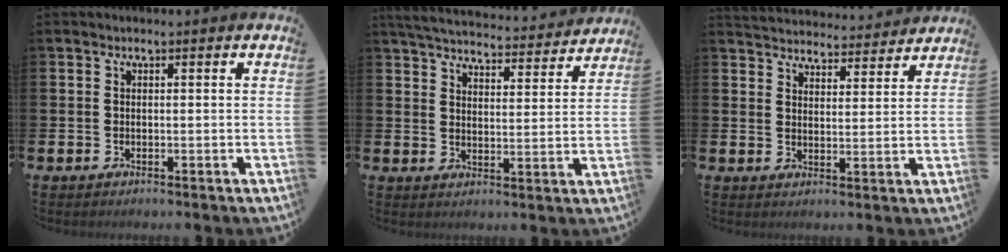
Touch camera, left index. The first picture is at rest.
{"total": 5.3, "force": [5.2, 0.8, 0.7], "torque": [-0.032, -0.043, 0.088]}
{"total": 4.4, "force": [4.3, 0.9, -0.2], "torque": [-0.009, -0.036, 0.074]}